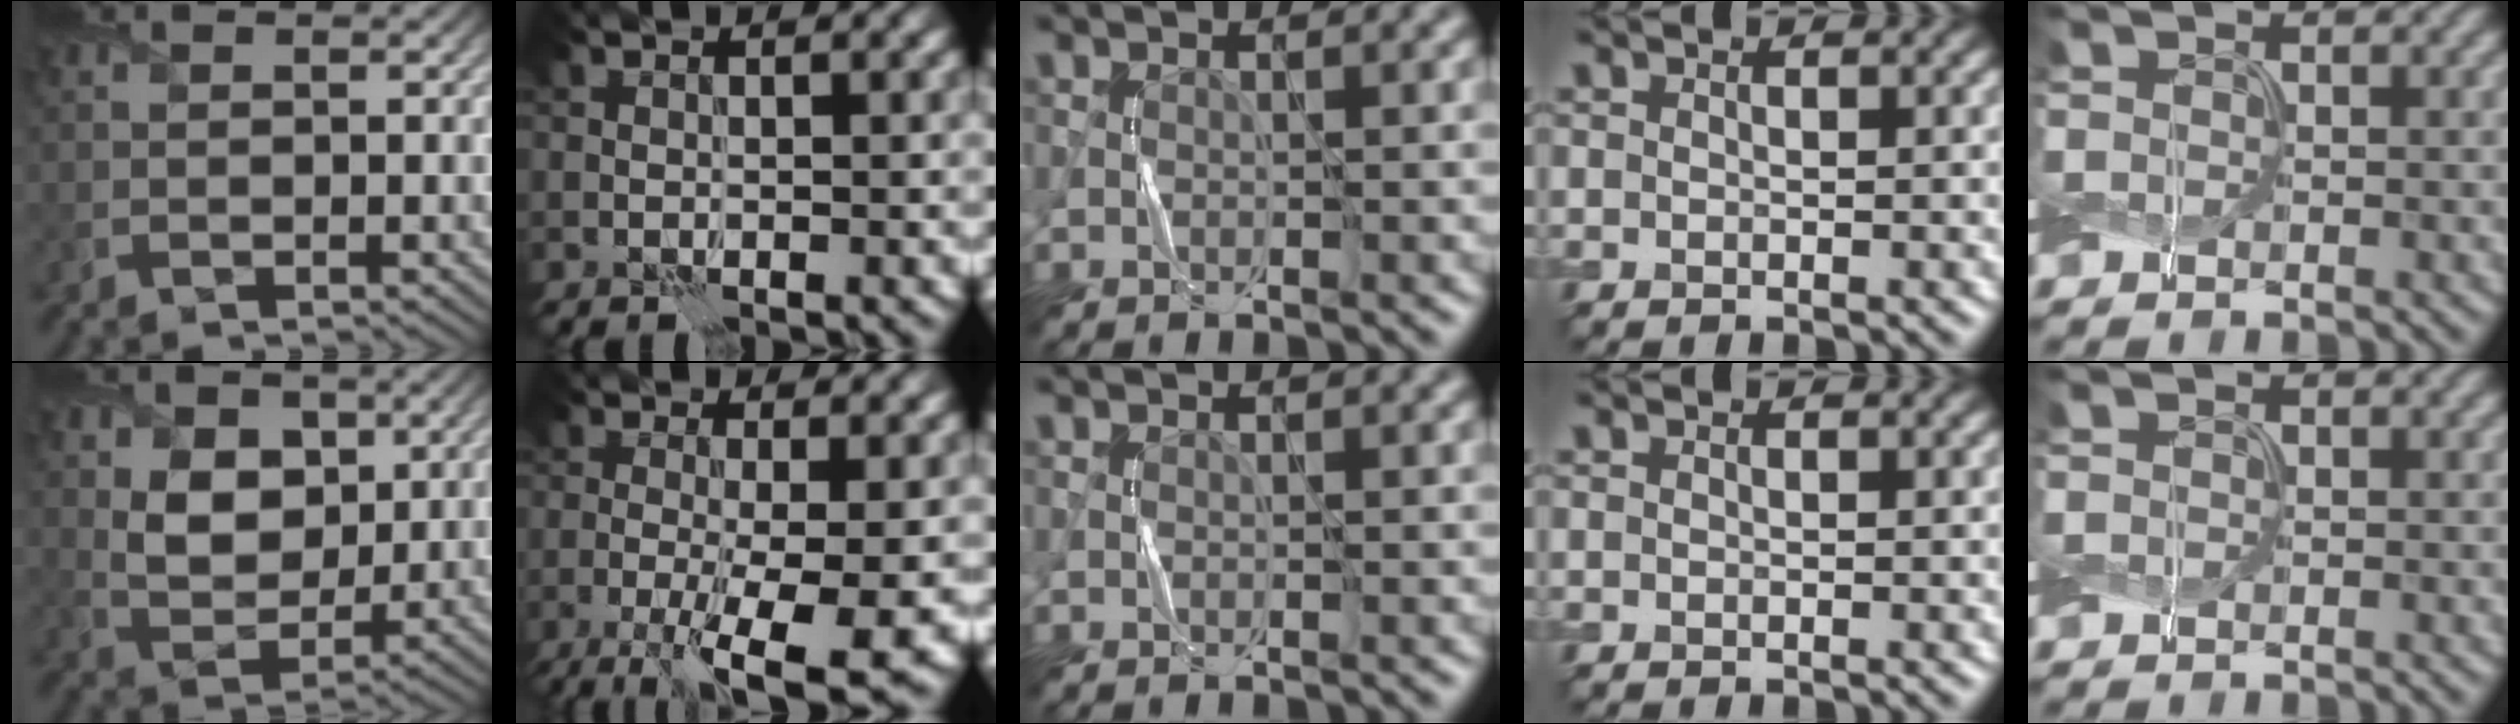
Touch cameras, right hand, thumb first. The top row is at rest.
{"thumb": {"total": 7.4, "force": [2.3, 5.3, 4.6], "torque": [-0.107, -0.010, 0.036]}, "index": {"total": 8.7, "force": [-3.7, 2.0, 7.6], "torque": [-0.124, -0.012, -0.058]}}